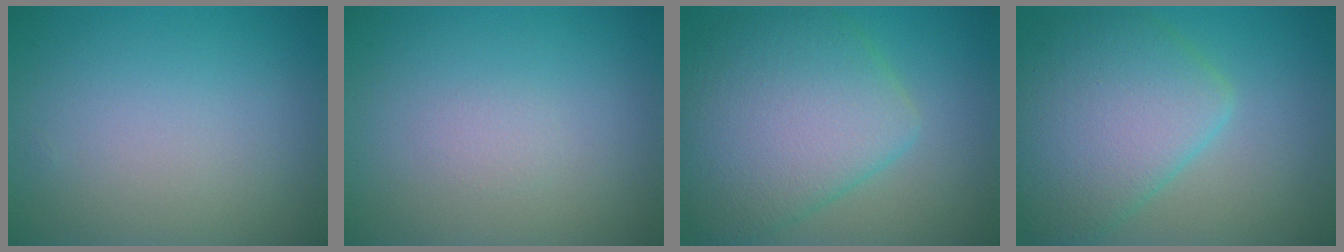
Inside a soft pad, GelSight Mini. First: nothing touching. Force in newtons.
{"total": 0.6, "press": 0.6, "slide": 0.1}
{"total": 8.3, "press": 8.3, "slide": 0.2}
{"total": 7.2, "press": 7.2, "slide": 0.3}